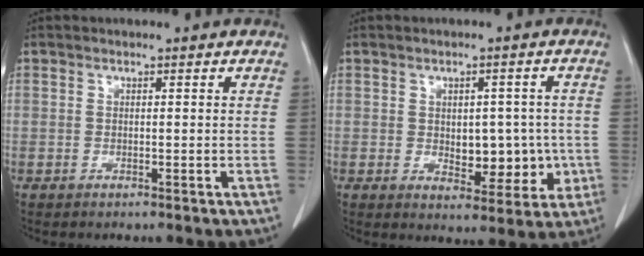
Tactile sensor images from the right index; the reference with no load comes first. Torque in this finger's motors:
{"motor_torque": [0.24, -0.07, 0.16, 0.04]}